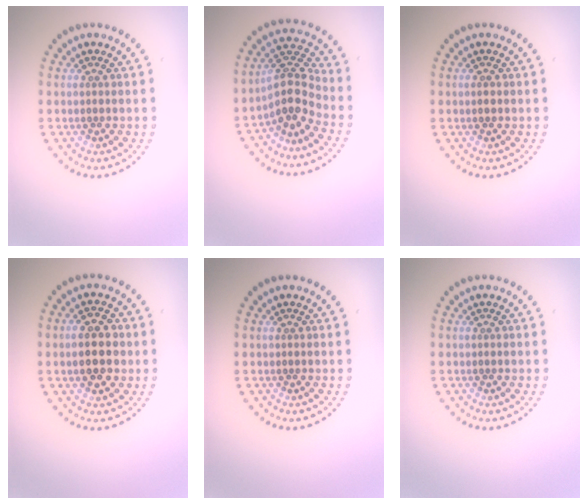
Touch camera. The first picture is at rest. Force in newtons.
{"total": 3.9, "press": 3.2, "slide": 2.2}
{"total": 1.1, "press": 1.1, "slide": 0.1}
{"total": 3.9, "press": 3.9, "slide": 0.2}
{"total": 0.0}
{"total": 0.0}